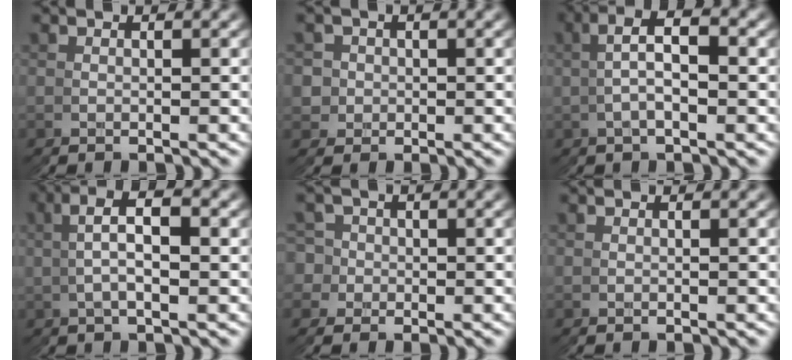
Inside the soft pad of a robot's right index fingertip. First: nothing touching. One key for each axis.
{"total": 4.9, "fx": -0.1, "fy": 4.8, "fz": 0.8, "tx": -0.008, "ty": -0.017, "tz": 0.000}
{"total": 5.8, "fx": 1.7, "fy": 3.0, "fz": 4.7, "tx": -0.065, "ty": 0.017, "tz": 0.013}
{"total": 5.3, "fx": 2.0, "fy": 1.9, "fz": 4.5, "tx": -0.066, "ty": 0.020, "tz": 0.021}
{"total": 5.5, "fx": -0.2, "fy": 5.4, "fz": 1.2, "tx": -0.005, "ty": -0.013, "tz": -0.008}
{"total": 0.0}